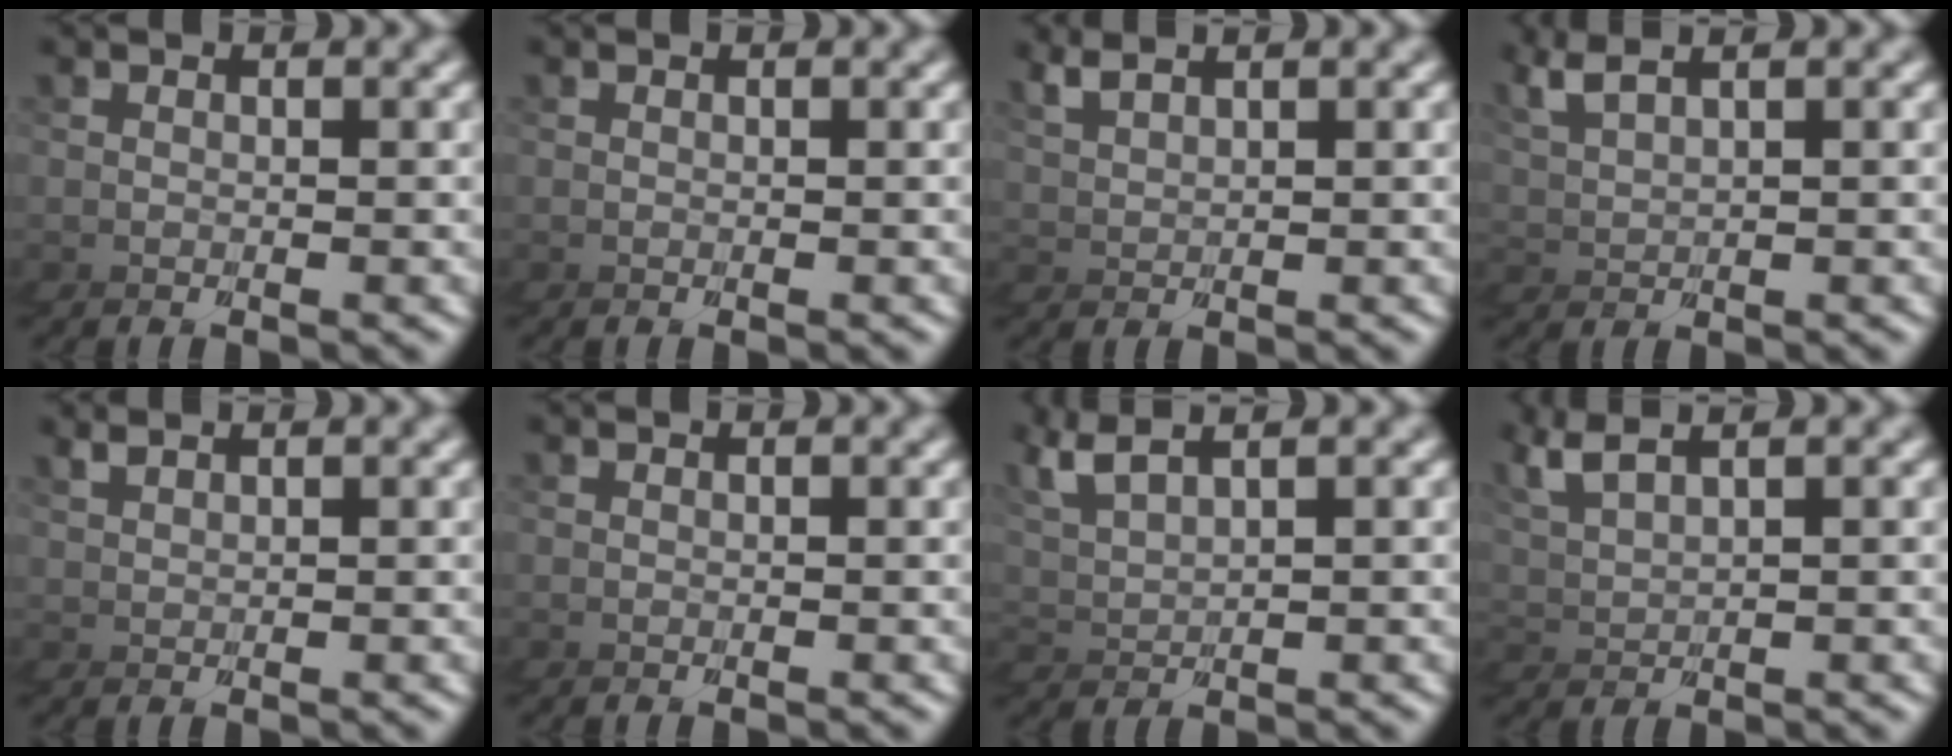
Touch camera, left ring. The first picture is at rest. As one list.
[{"total": 0.0}, {"total": 2.2, "force": [2.2, 0.4, 0.2], "torque": [-0.028, 0.004, 0.035]}, {"total": 2.6, "force": [2.5, 0.6, 0.3], "torque": [-0.063, 0.003, 0.043]}, {"total": 1.4, "force": [1.4, -0.2, -0.1], "torque": [-0.005, 0.006, 0.019]}, {"total": 0.0}, {"total": 3.3, "force": [3.1, 1.1, 0.2], "torque": [-0.082, 0.008, 0.048]}, {"total": 3.0, "force": [2.9, 0.9, 0.1], "torque": [-0.075, 0.004, 0.047]}]